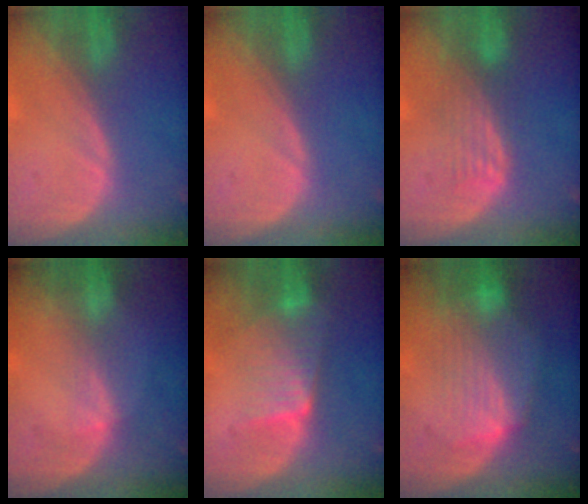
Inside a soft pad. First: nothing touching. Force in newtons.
{"total": 0.0}
{"total": 4.3, "press": 3.6, "slide": 2.3}
{"total": 1.7, "press": 1.3, "slide": 1.1}
{"total": 6.5, "press": 6.1, "slide": 2.4}
{"total": 8.3, "press": 7.8, "slide": 2.9}